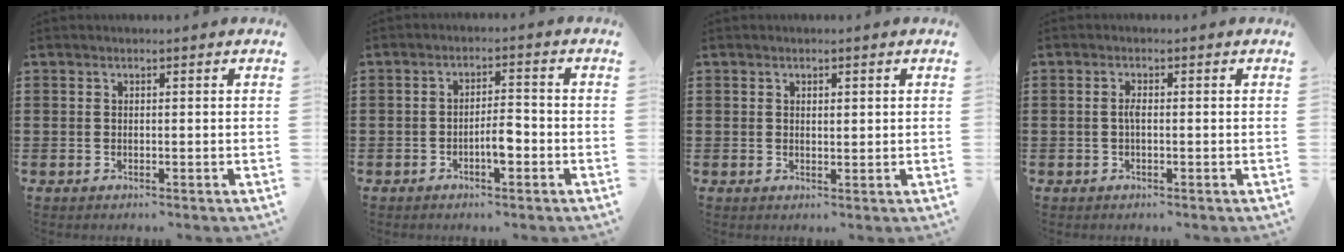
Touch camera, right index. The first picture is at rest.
{"total": 4.0, "force": [-1.6, 1.2, 3.5], "torque": [-0.068, 0.003, -0.031]}
{"total": 0.8, "force": [0.4, 0.4, 0.6], "torque": [-0.012, 0.006, 0.007]}
{"total": 1.6, "force": [-0.2, 0.4, 1.5], "torque": [-0.030, 0.002, -0.005]}